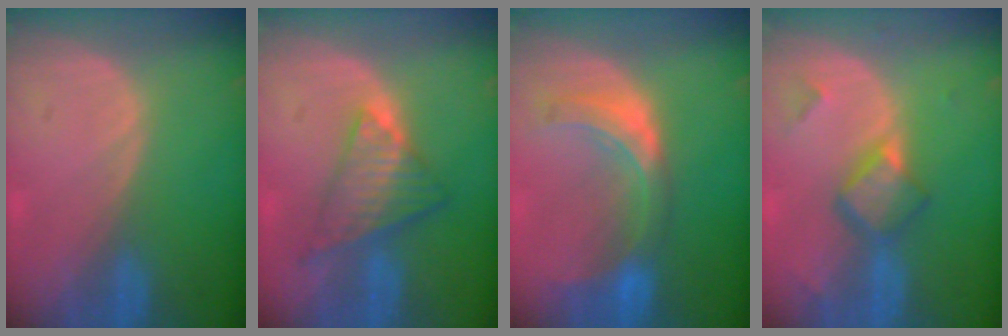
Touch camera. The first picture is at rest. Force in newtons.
{"total": 7.2, "press": 6.7, "slide": 2.7}
{"total": 8.0, "press": 7.0, "slide": 3.8}
{"total": 5.7, "press": 4.9, "slide": 3.0}